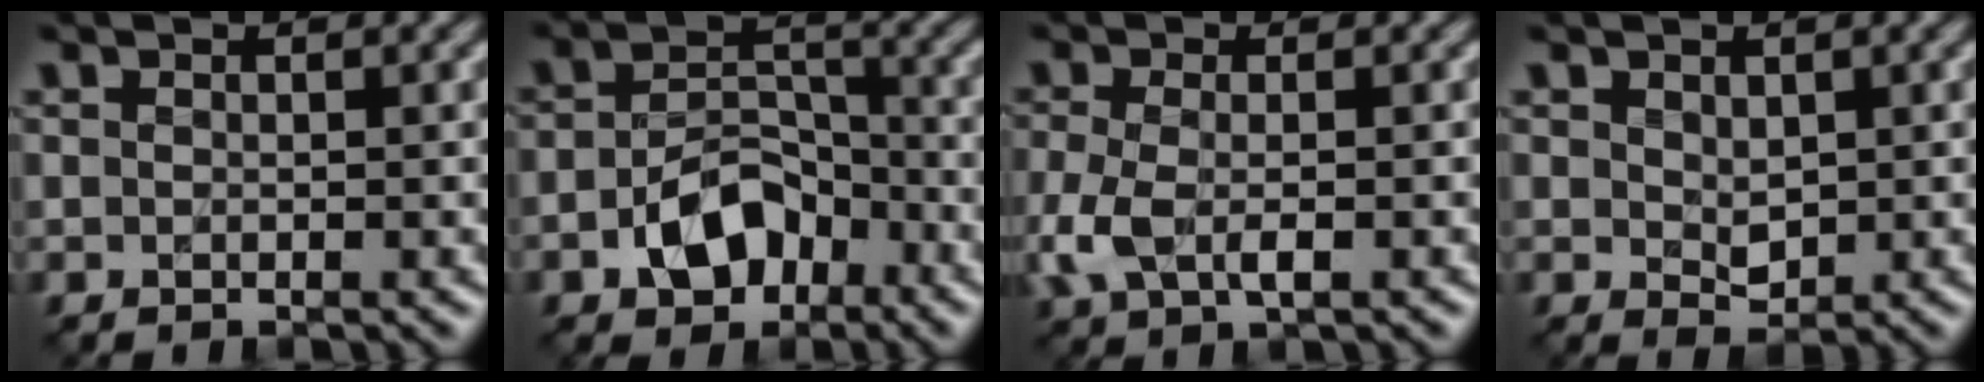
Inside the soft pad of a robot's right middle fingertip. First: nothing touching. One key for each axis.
{"total": 5.3, "fx": -2.6, "fy": 3.4, "fz": 3.2, "tx": -0.055, "ty": 0.002, "tz": -0.048}
{"total": 3.8, "fx": -1.0, "fy": 1.7, "fz": 3.3, "tx": -0.086, "ty": -0.006, "tz": -0.024}
{"total": 1.8, "fx": 0.2, "fy": 1.2, "fz": 1.3, "tx": -0.021, "ty": -0.005, "tz": 0.010}